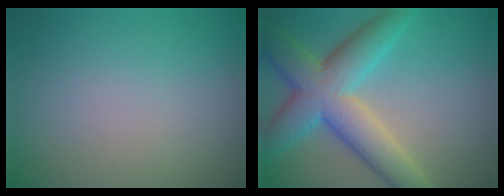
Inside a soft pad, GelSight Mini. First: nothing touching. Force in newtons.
{"total": 8.4, "press": 8.4, "slide": 0.4}